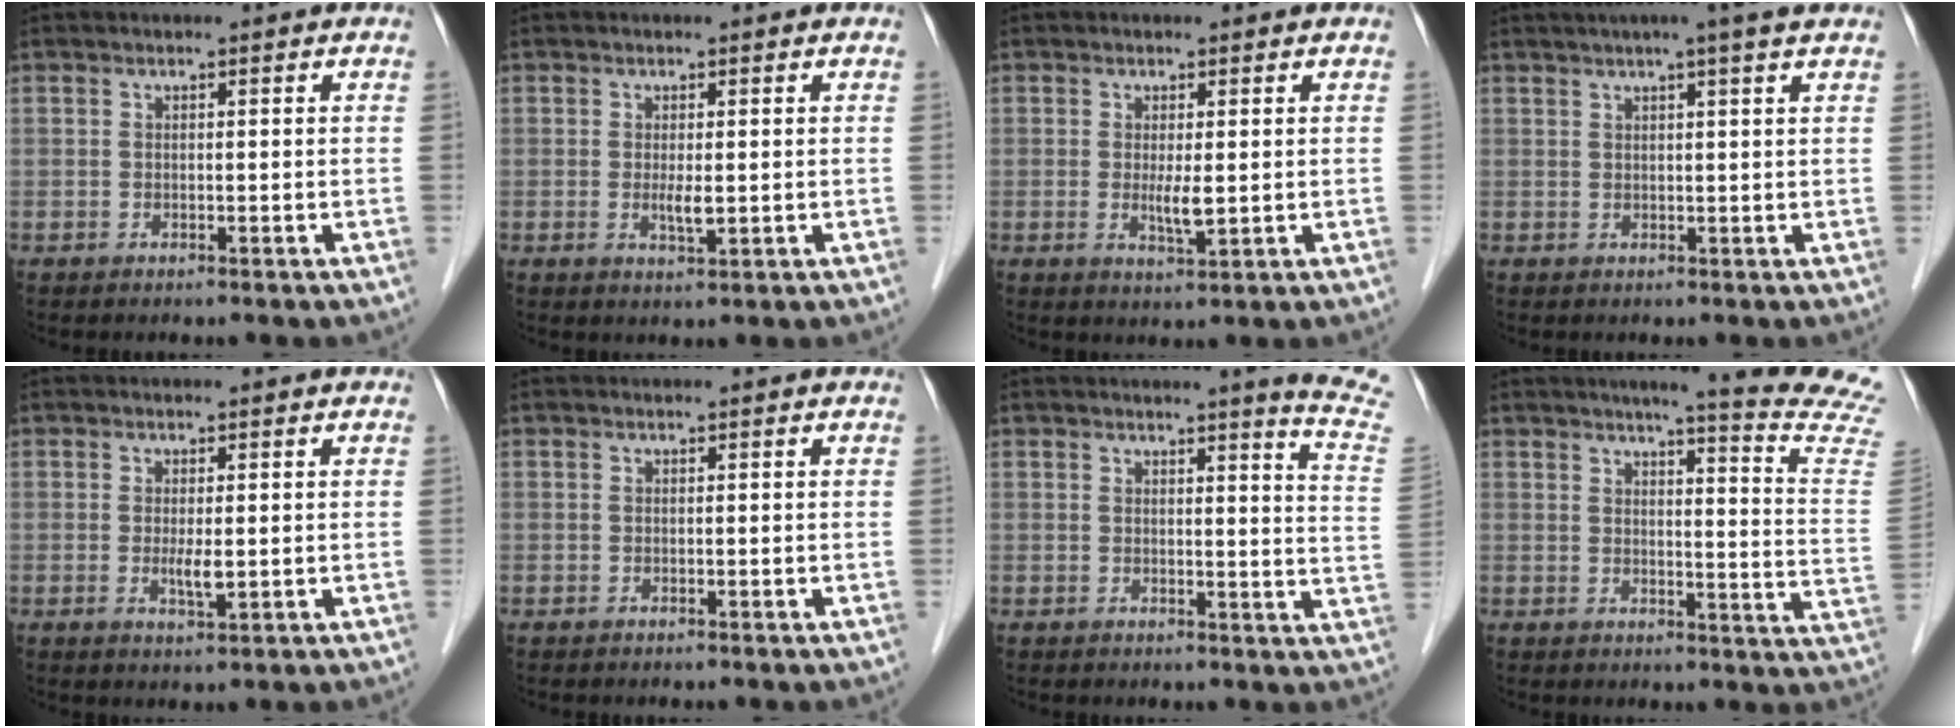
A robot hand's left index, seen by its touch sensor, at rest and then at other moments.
{"total": 2.2, "force": [0.0, 0.4, 2.1], "torque": [-0.043, -0.005, 0.004]}
{"total": 2.9, "force": [0.1, 0.4, 2.9], "torque": [-0.056, -0.007, 0.005]}
{"total": 7.4, "force": [5.8, -0.5, 4.6], "torque": [-0.068, 0.026, 0.071]}
{"total": 2.5, "force": [-0.1, 0.5, 2.4], "torque": [-0.048, -0.006, 0.003]}
{"total": 0.0}
{"total": 9.5, "force": [8.7, -1.5, 3.7], "torque": [-0.033, -0.080, 0.068]}
{"total": 16.0, "force": [14.1, -1.4, 7.5], "torque": [-0.096, -0.091, 0.145]}